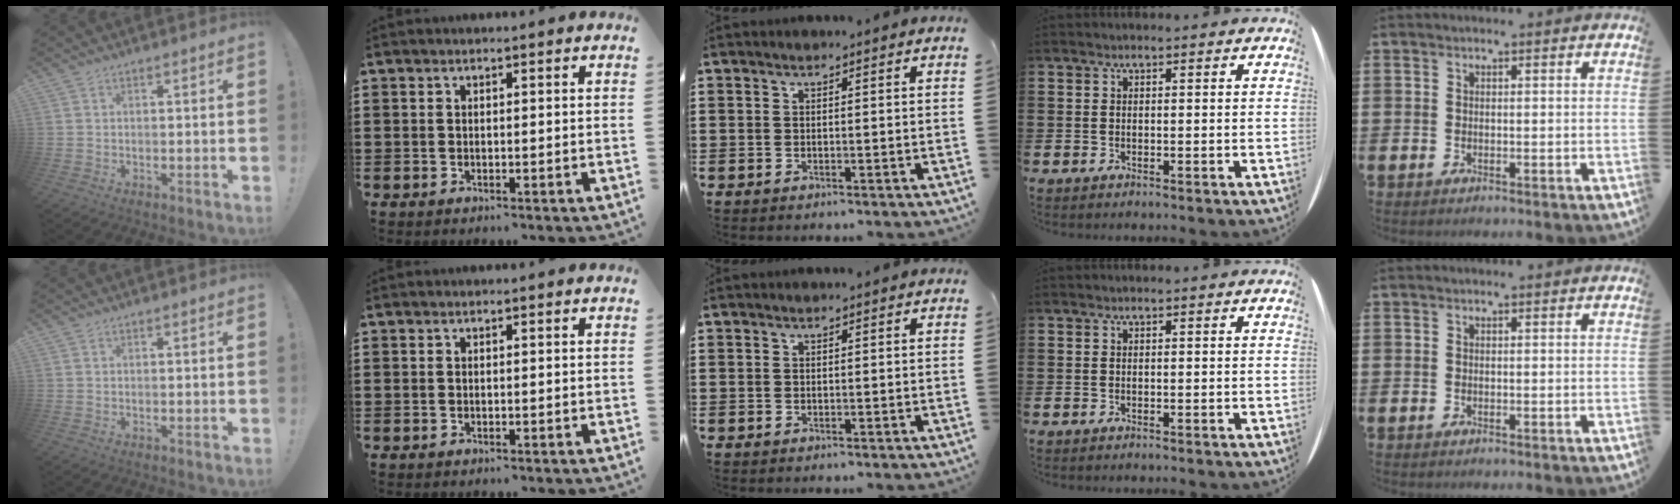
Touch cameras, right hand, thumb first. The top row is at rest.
{}